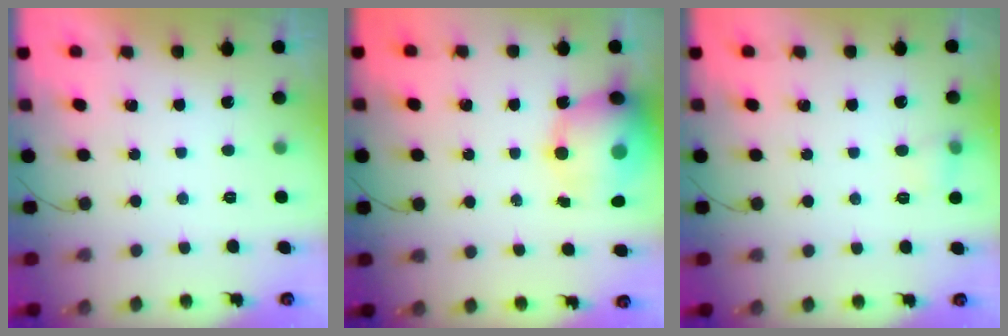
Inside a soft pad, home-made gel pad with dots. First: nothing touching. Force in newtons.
{"total": 14.9, "press": 14.5, "slide": 3.3}
{"total": 5.2, "press": 4.9, "slide": 1.5}